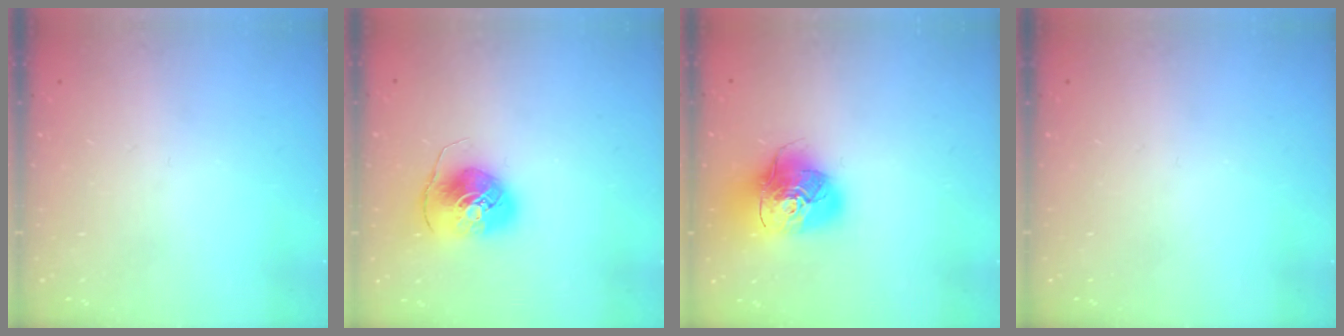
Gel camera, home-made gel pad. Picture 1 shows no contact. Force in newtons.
{"total": 8.1, "press": 8.0, "slide": 1.2}
{"total": 15.9, "press": 15.8, "slide": 2.3}
{"total": 0.0}